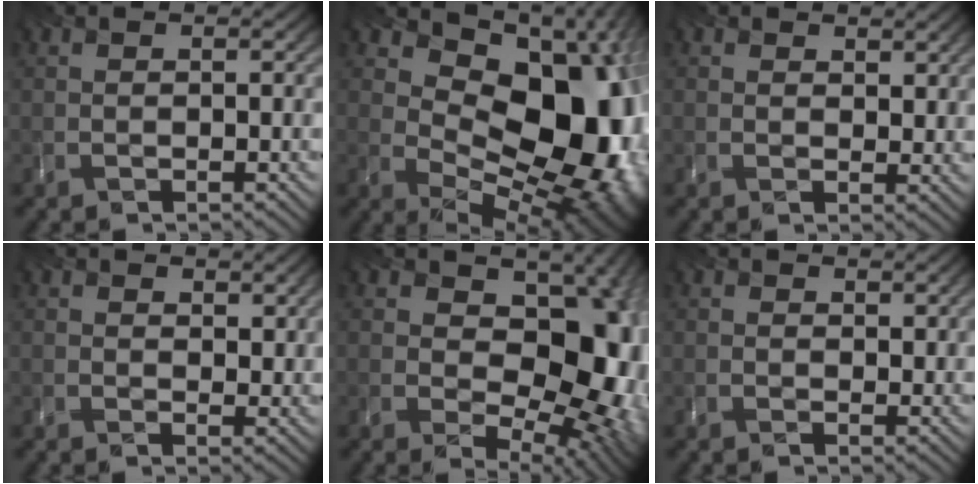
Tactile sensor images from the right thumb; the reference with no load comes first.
{"total": 18.0, "force": [2.8, 12.1, 13.1], "torque": [-0.142, -0.023, 0.078]}
{"total": 2.0, "force": [1.5, 1.2, 0.7], "torque": [-0.019, -0.008, 0.035]}
{"total": 2.4, "force": [1.8, 1.3, 0.9], "torque": [-0.021, -0.009, 0.040]}
{"total": 15.8, "force": [0.7, 10.9, 11.4], "torque": [-0.101, -0.024, 0.043]}
{"total": 1.5, "force": [1.2, 0.8, 0.3], "torque": [-0.012, -0.008, 0.027]}